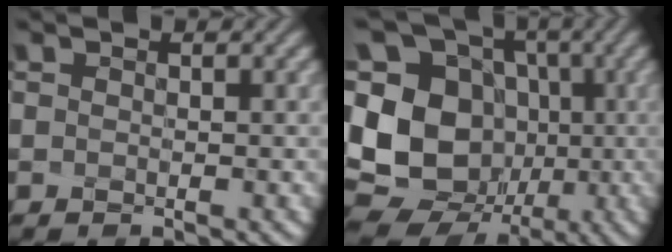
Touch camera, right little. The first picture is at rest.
{"total": 12.3, "force": [-1.7, 10.9, 5.3], "torque": [-0.154, -0.003, -0.038]}